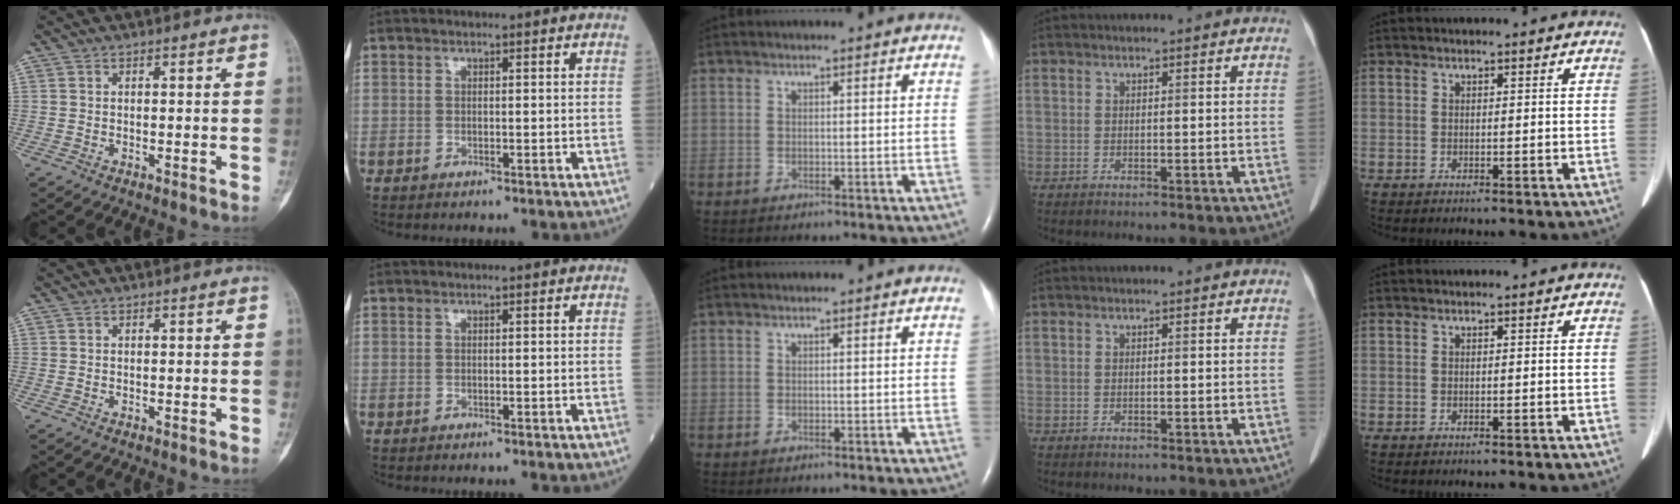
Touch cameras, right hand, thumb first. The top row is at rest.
{}